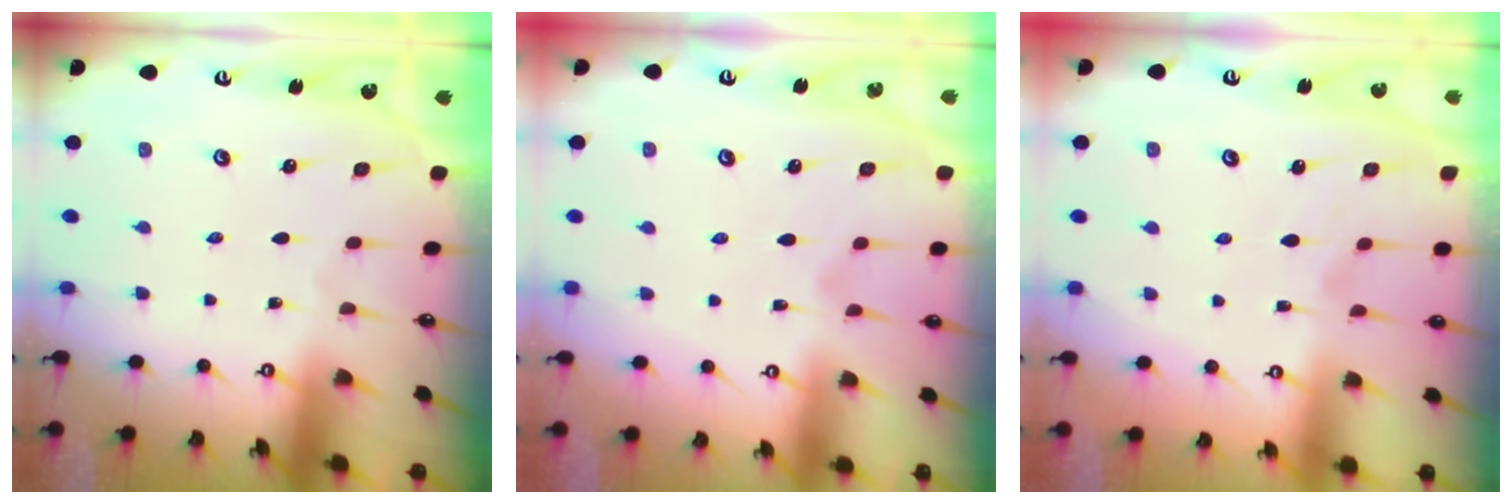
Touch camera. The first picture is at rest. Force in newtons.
{"total": 1.1, "press": 0.0, "slide": 1.1}
{"total": 1.1, "press": 0.4, "slide": 1.1}